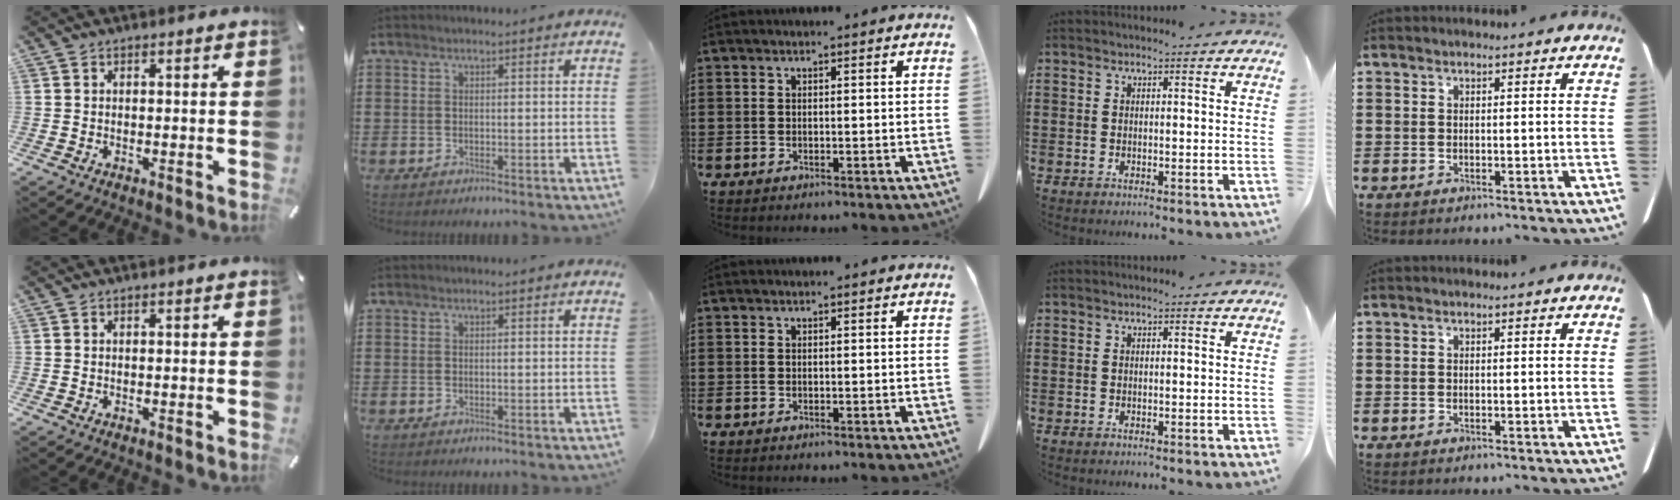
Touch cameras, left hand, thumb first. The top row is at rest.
{}